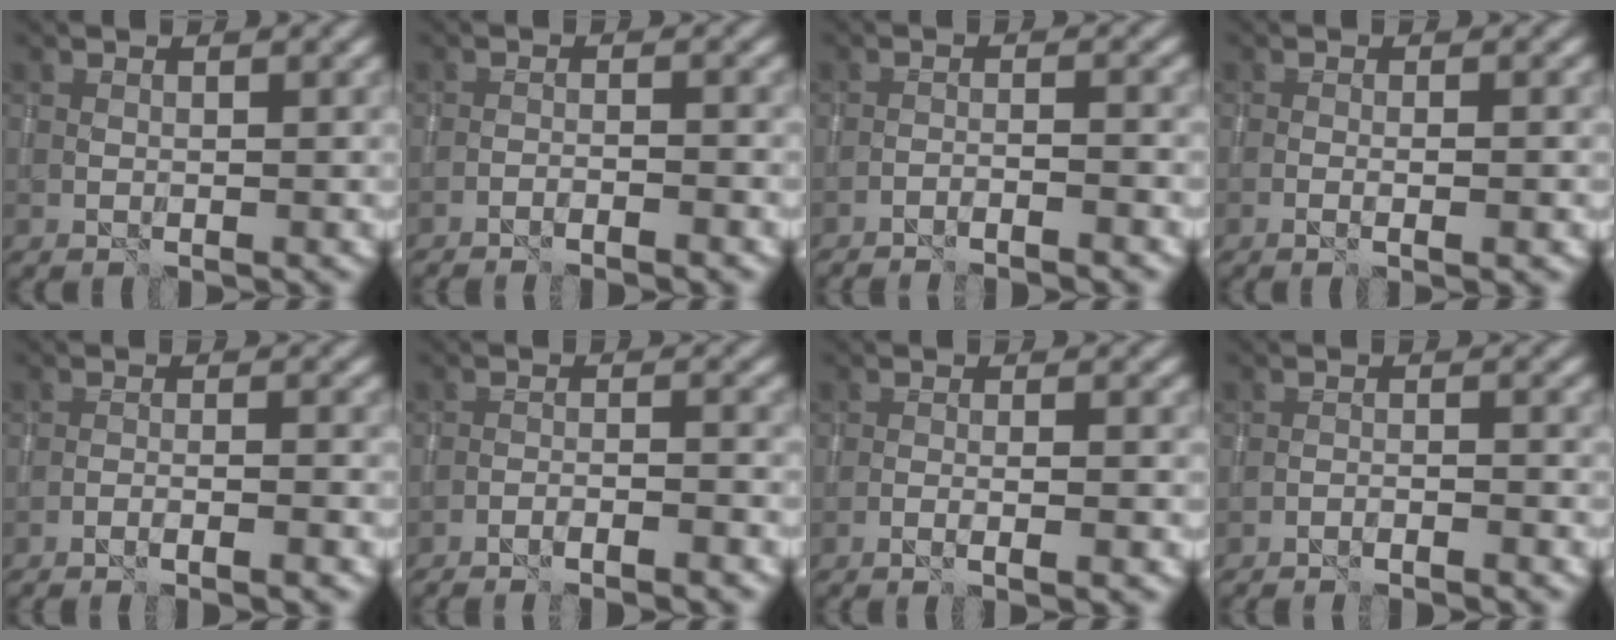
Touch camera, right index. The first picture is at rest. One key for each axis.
{"total": 2.7, "fx": -2.3, "fy": 0.3, "fz": 1.3, "tx": -0.022, "ty": 0.006, "tz": -0.042}
{"total": 3.2, "fx": -2.9, "fy": 0.3, "fz": 1.4, "tx": -0.019, "ty": 0.005, "tz": -0.051}
{"total": 2.2, "fx": -0.6, "fy": 0.6, "fz": 2.1, "tx": -0.022, "ty": 0.006, "tz": -0.015}
{"total": 3.1, "fx": -2.5, "fy": 0.4, "fz": 1.8, "tx": -0.027, "ty": 0.008, "tz": -0.048}
{"total": 4.1, "fx": -3.5, "fy": 0.6, "fz": 2.0, "tx": -0.032, "ty": 0.007, "tz": -0.057}
{"total": 3.0, "fx": -1.5, "fy": 0.6, "fz": 2.5, "tx": -0.033, "ty": 0.012, "tz": -0.034}
{"total": 2.7, "fx": -2.5, "fy": 0.3, "fz": 0.9, "tx": -0.012, "ty": 0.006, "tz": -0.041}